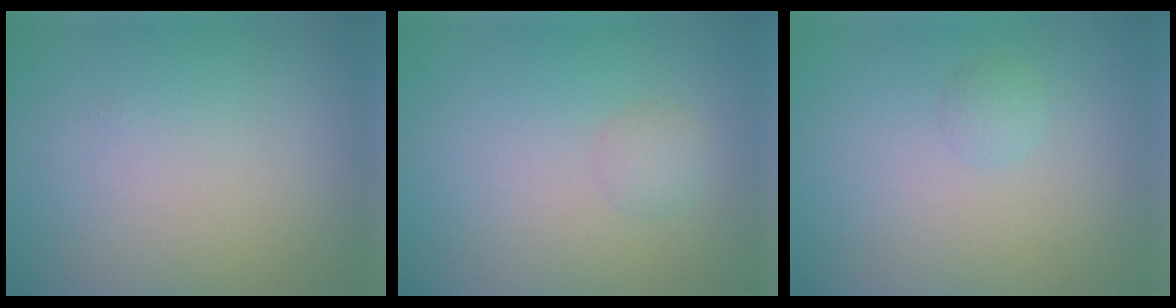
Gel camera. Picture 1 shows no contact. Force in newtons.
{"total": 1.4, "press": 1.4, "slide": 0.0}
{"total": 0.9, "press": 0.8, "slide": 0.1}